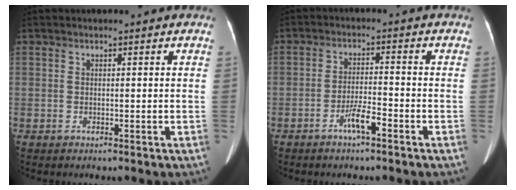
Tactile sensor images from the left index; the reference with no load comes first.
{"total": 3.9, "force": [-2.6, 0.3, 2.8], "torque": [-0.056, -0.003, -0.047]}